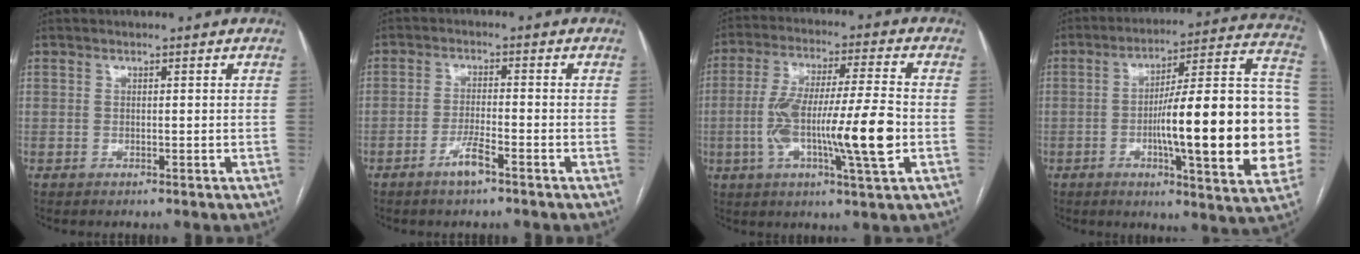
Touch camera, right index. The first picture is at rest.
{"total": 3.9, "force": [-2.5, 0.3, 2.9], "torque": [-0.059, -0.003, -0.048]}
{"total": 15.5, "force": [-3.1, 0.9, 15.1], "torque": [-0.278, 0.001, -0.057]}
{"total": 25.3, "force": [-3.7, 3.2, 24.8], "torque": [-0.282, 0.025, -0.053]}